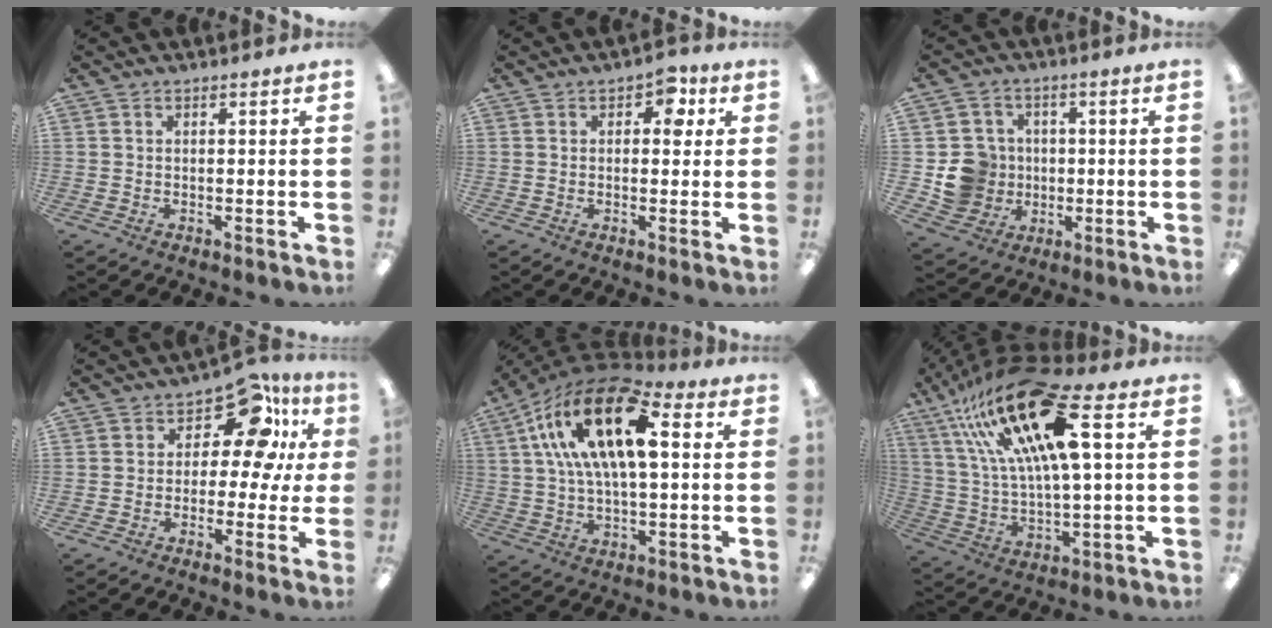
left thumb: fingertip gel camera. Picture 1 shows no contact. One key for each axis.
{"total": 4.9, "fx": 1.7, "fy": 3.2, "fz": 3.3, "tx": -0.029, "ty": -0.002, "tz": 0.021}
{"total": 9.7, "fx": -0.8, "fy": 9.4, "fz": 2.3, "tx": -0.054, "ty": 0.011, "tz": -0.002}
{"total": 12.2, "fx": 6.1, "fy": 5.9, "fz": 8.8, "tx": -0.130, "ty": -0.041, "tz": 0.101}
{"total": 21.9, "fx": 7.7, "fy": 10.1, "fz": 17.9, "tx": -0.335, "ty": -0.015, "tz": 0.122}
{"total": 23.8, "fx": 12.3, "fy": 7.3, "fz": 19.1, "tx": -0.365, "ty": -0.053, "tz": 0.201}